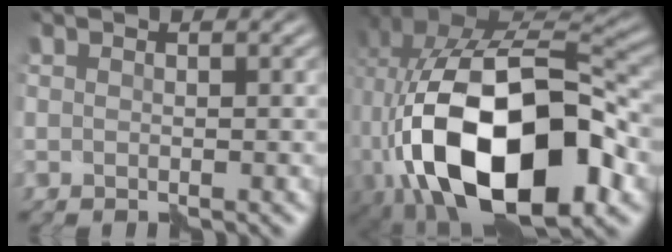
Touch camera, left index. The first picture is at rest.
{"total": 17.0, "force": [-4.4, 9.2, 13.6], "torque": [-0.246, -0.007, -0.071]}